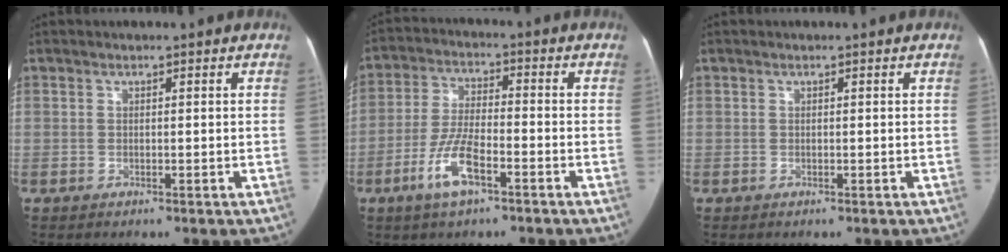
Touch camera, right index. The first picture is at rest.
{"total": 8.6, "force": [-4.3, 2.7, 7.0], "torque": [-0.152, 0.000, -0.080]}
{"total": 0.0}